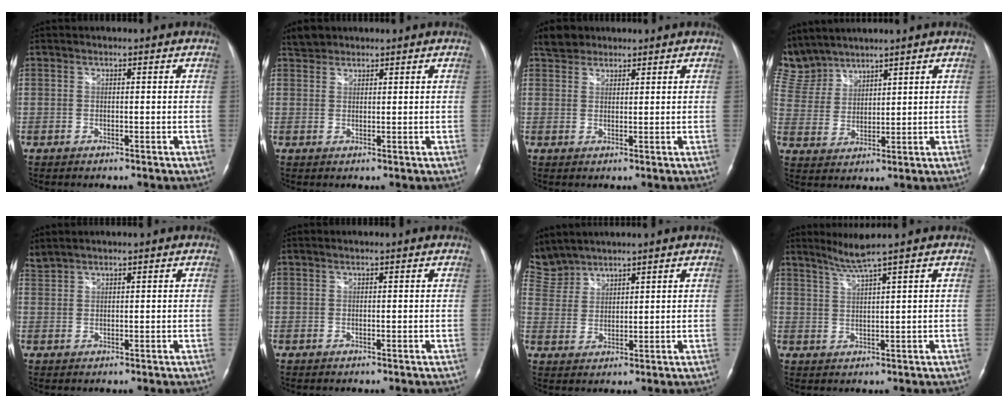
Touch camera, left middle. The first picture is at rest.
{"total": 2.3, "force": [2.0, 1.0, 0.0], "torque": [-0.006, 0.010, 0.036]}
{"total": 3.3, "force": [2.7, 1.9, 0.3], "torque": [-0.014, 0.014, 0.050]}
{"total": 10.2, "force": [9.2, 4.3, 1.1], "torque": [-0.045, 0.017, 0.203]}
{"total": 2.3, "force": [2.1, -0.2, 0.8], "torque": [-0.025, 0.026, 0.049]}
{"total": 0.0}
{"total": 5.0, "force": [4.9, 0.1, 0.5], "torque": [-0.032, 0.019, 0.111]}
{"total": 3.4, "force": [2.6, -1.6, 1.5], "torque": [-0.036, -0.012, 0.058]}